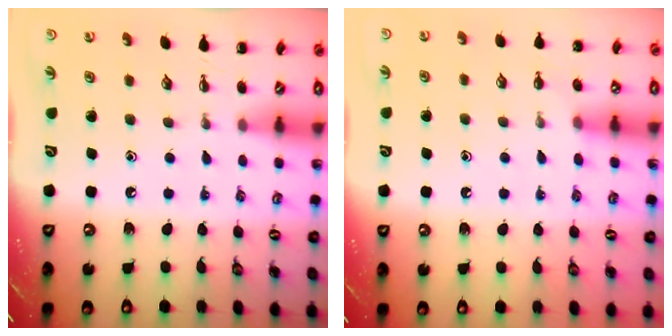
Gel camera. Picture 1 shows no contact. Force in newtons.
{"total": 6.1, "press": 5.9, "slide": 1.5}